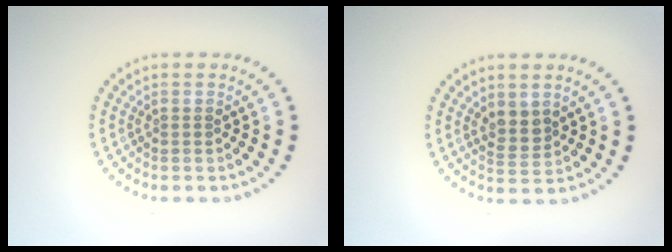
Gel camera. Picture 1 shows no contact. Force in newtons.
{"total": 2.0, "press": 1.8, "slide": 0.9}